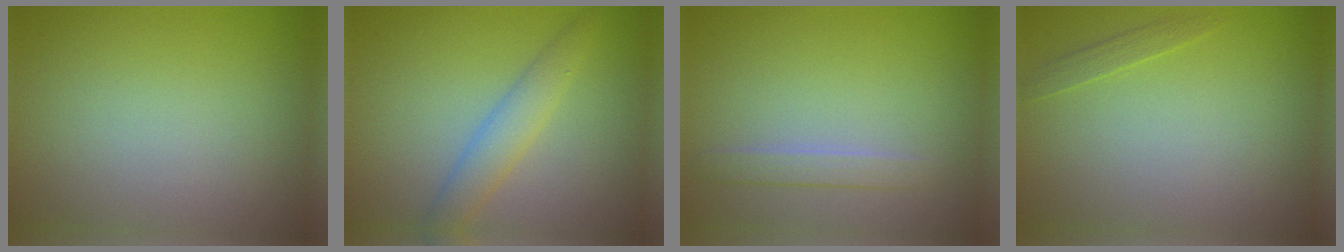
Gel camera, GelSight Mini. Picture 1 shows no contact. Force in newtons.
{"total": 2.9, "press": 2.9, "slide": 0.1}
{"total": 1.5, "press": 1.5, "slide": 0.1}
{"total": 0.9, "press": 0.9, "slide": 0.1}